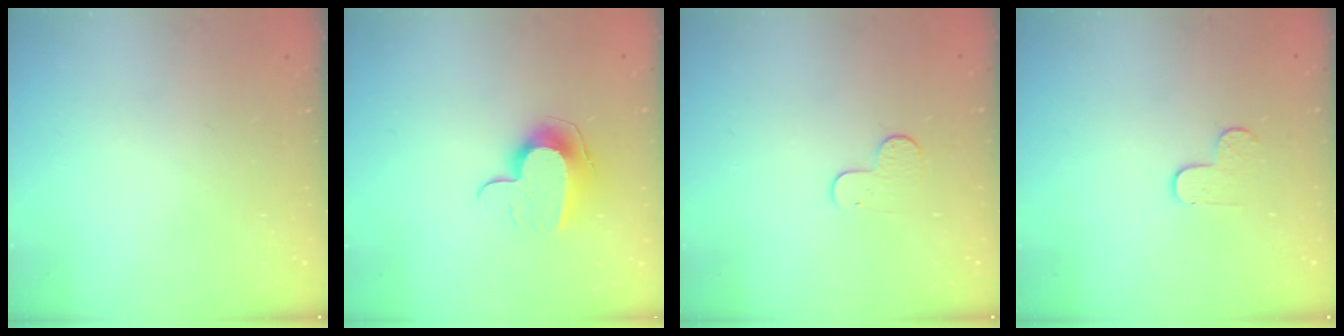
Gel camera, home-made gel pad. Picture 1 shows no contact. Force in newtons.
{"total": 10.3, "press": 10.3, "slide": 0.4}
{"total": 5.9, "press": 5.9, "slide": 0.4}
{"total": 3.7, "press": 3.6, "slide": 0.4}